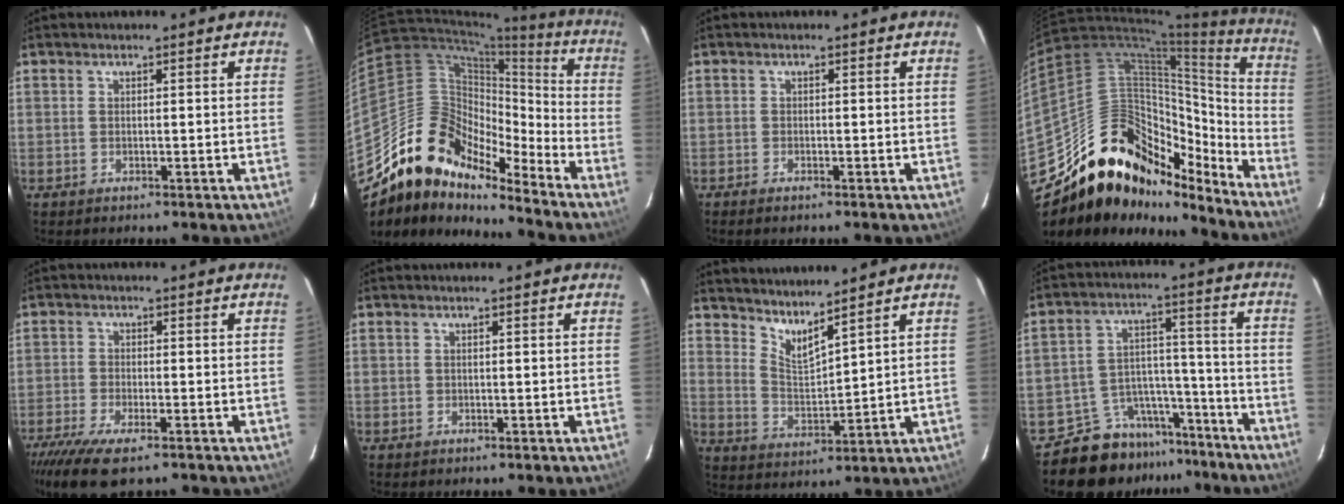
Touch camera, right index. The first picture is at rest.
{"total": 16.2, "force": [-13.3, 7.2, 5.7], "torque": [-0.102, 0.029, -0.250]}
{"total": 1.3, "force": [-1.1, 0.2, 0.7], "torque": [-0.016, -0.004, -0.021]}
{"total": 24.3, "force": [-16.8, 13.9, 10.7], "torque": [-0.192, 0.051, -0.261]}
{"total": 10.0, "force": [-7.2, 2.6, 6.4], "torque": [-0.153, -0.039, -0.133]}
{"total": 0.0}
{"total": 7.1, "force": [6.3, 0.6, 3.3], "torque": [-0.056, -0.010, 0.119]}
{"total": 11.8, "force": [-9.9, 6.4, 0.6], "torque": [-0.013, 0.065, -0.143]}